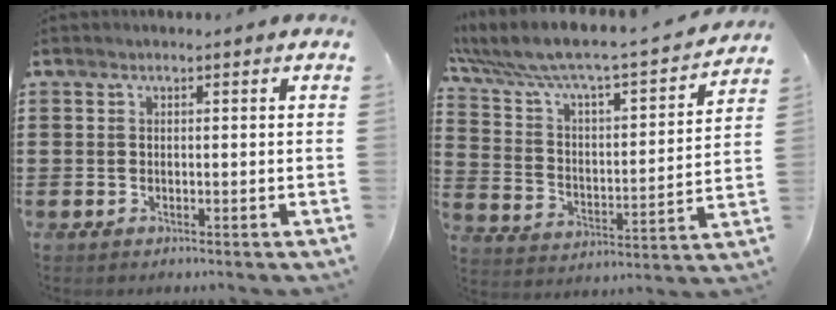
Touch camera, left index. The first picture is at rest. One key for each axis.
{"total": 5.5, "fx": 4.9, "fy": 1.2, "fz": 2.4, "tx": -0.074, "ty": -0.046, "tz": 0.074}